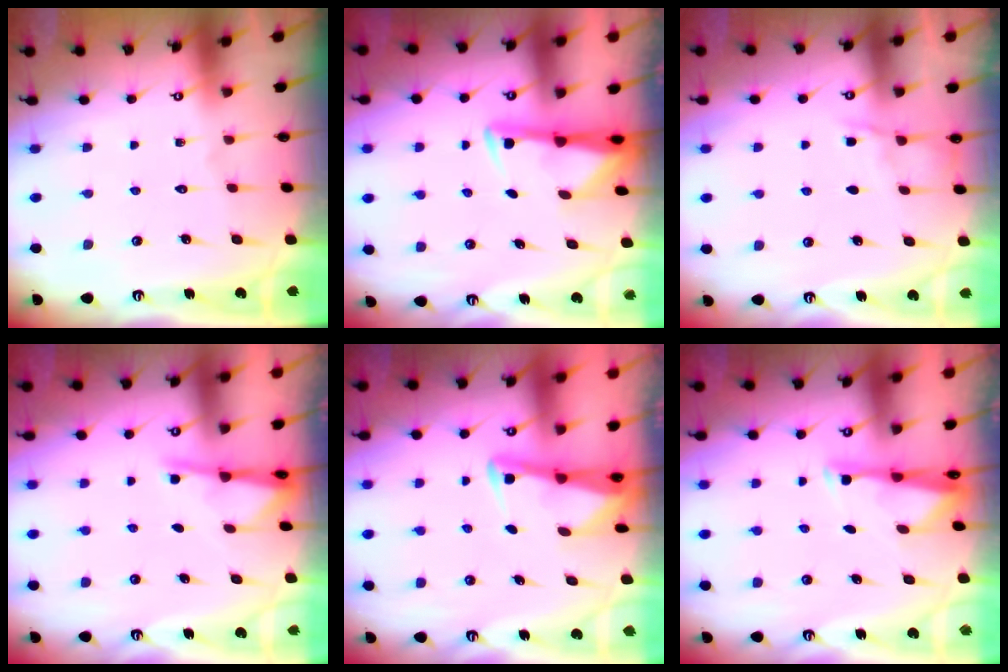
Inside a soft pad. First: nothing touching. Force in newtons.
{"total": 2.8, "press": 2.8, "slide": 0.5}
{"total": 3.2, "press": 3.2, "slide": 0.5}
{"total": 1.9, "press": 1.9, "slide": 0.3}
{"total": 2.9, "press": 2.9, "slide": 0.4}
{"total": 3.0, "press": 2.9, "slide": 0.5}